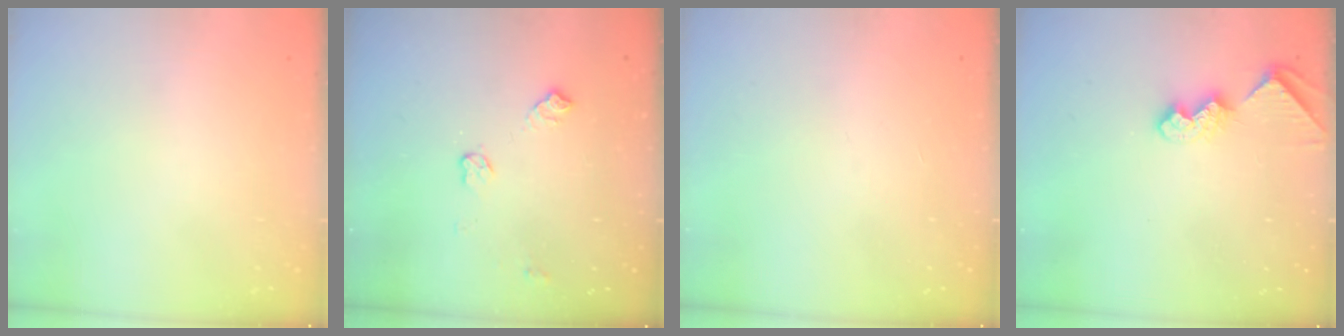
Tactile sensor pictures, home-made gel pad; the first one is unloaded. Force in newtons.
{"total": 7.3, "press": 7.3, "slide": 0.8}
{"total": 0.0}
{"total": 6.9, "press": 6.9, "slide": 0.7}